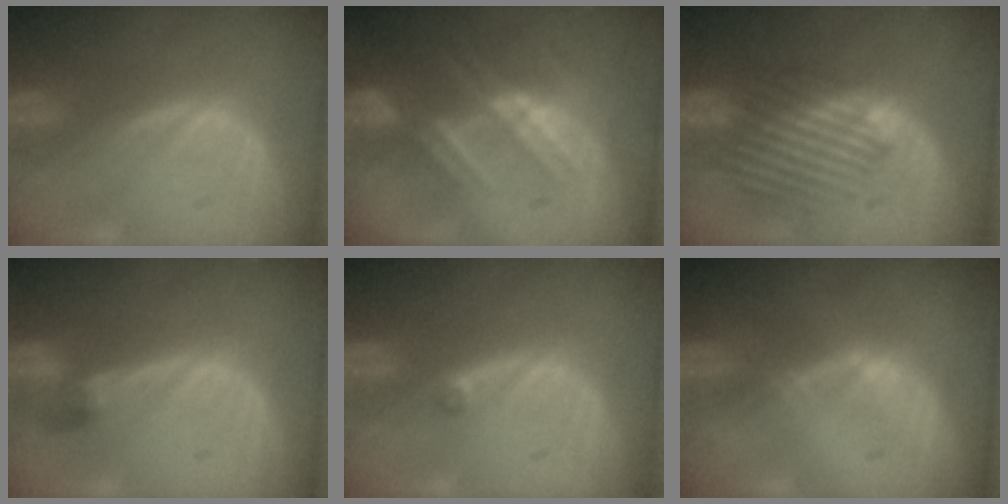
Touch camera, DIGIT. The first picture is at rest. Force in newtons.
{"total": 7.5, "press": 6.6, "slide": 3.4}
{"total": 6.6, "press": 6.4, "slide": 1.6}
{"total": 2.9, "press": 2.6, "slide": 1.2}
{"total": 1.0, "press": 0.8, "slide": 0.5}
{"total": 0.6, "press": 0.5, "slide": 0.2}